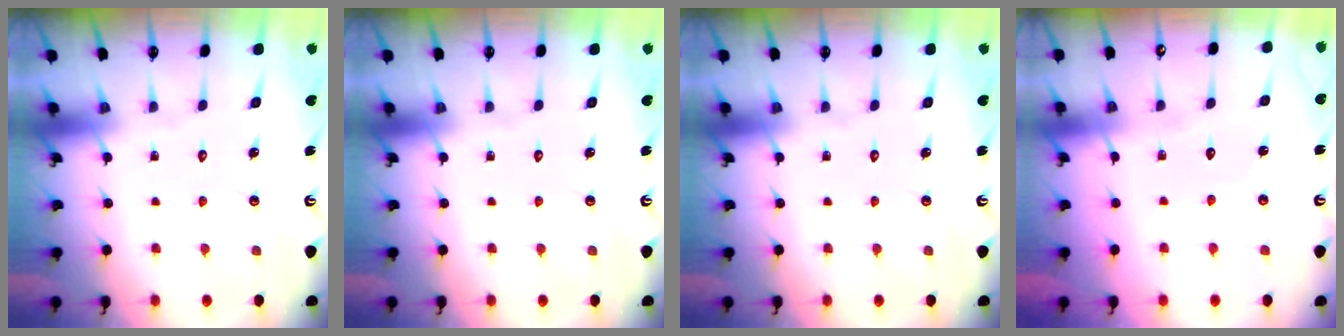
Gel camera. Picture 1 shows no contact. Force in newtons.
{"total": 0.0}
{"total": 0.0}
{"total": 3.0, "press": 3.0, "slide": 0.3}